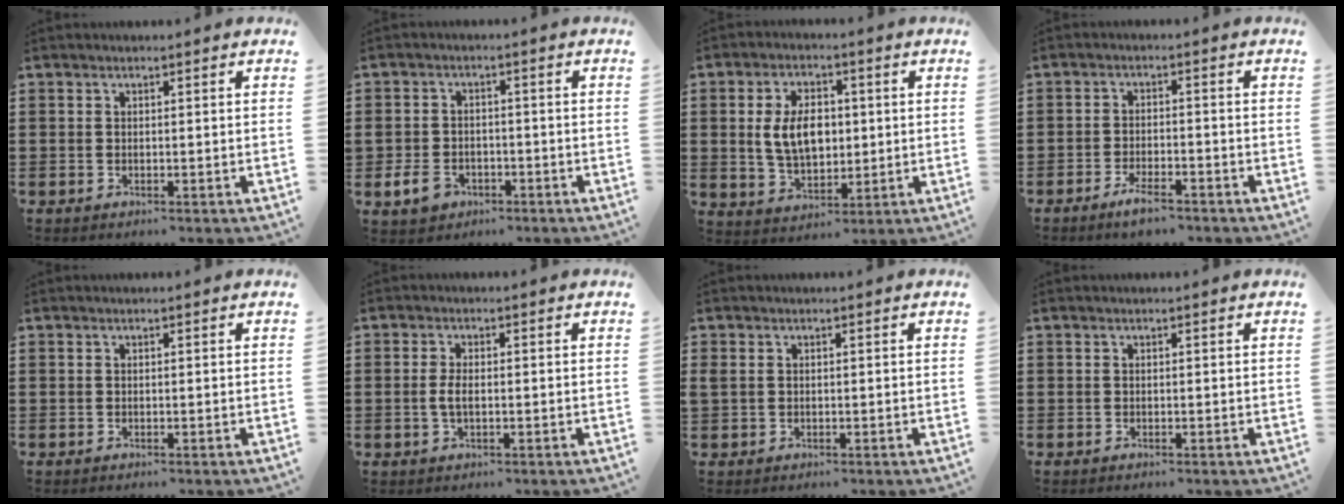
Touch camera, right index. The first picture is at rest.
{"total": 4.1, "force": [-2.2, 2.8, 1.9], "torque": [-0.059, 0.000, -0.049]}
{"total": 7.7, "force": [0.8, 4.8, 6.0], "torque": [-0.121, 0.006, 0.007]}
{"total": 3.4, "force": [-2.7, 0.8, 2.0], "torque": [-0.049, 0.003, -0.054]}
{"total": 0.0}
{"total": 2.5, "force": [-0.2, 1.0, 2.2], "torque": [-0.057, -0.004, -0.010]}
{"total": 0.9, "force": [0.2, 0.8, 0.5], "torque": [-0.013, 0.006, 0.003]}
{"total": 0.0}